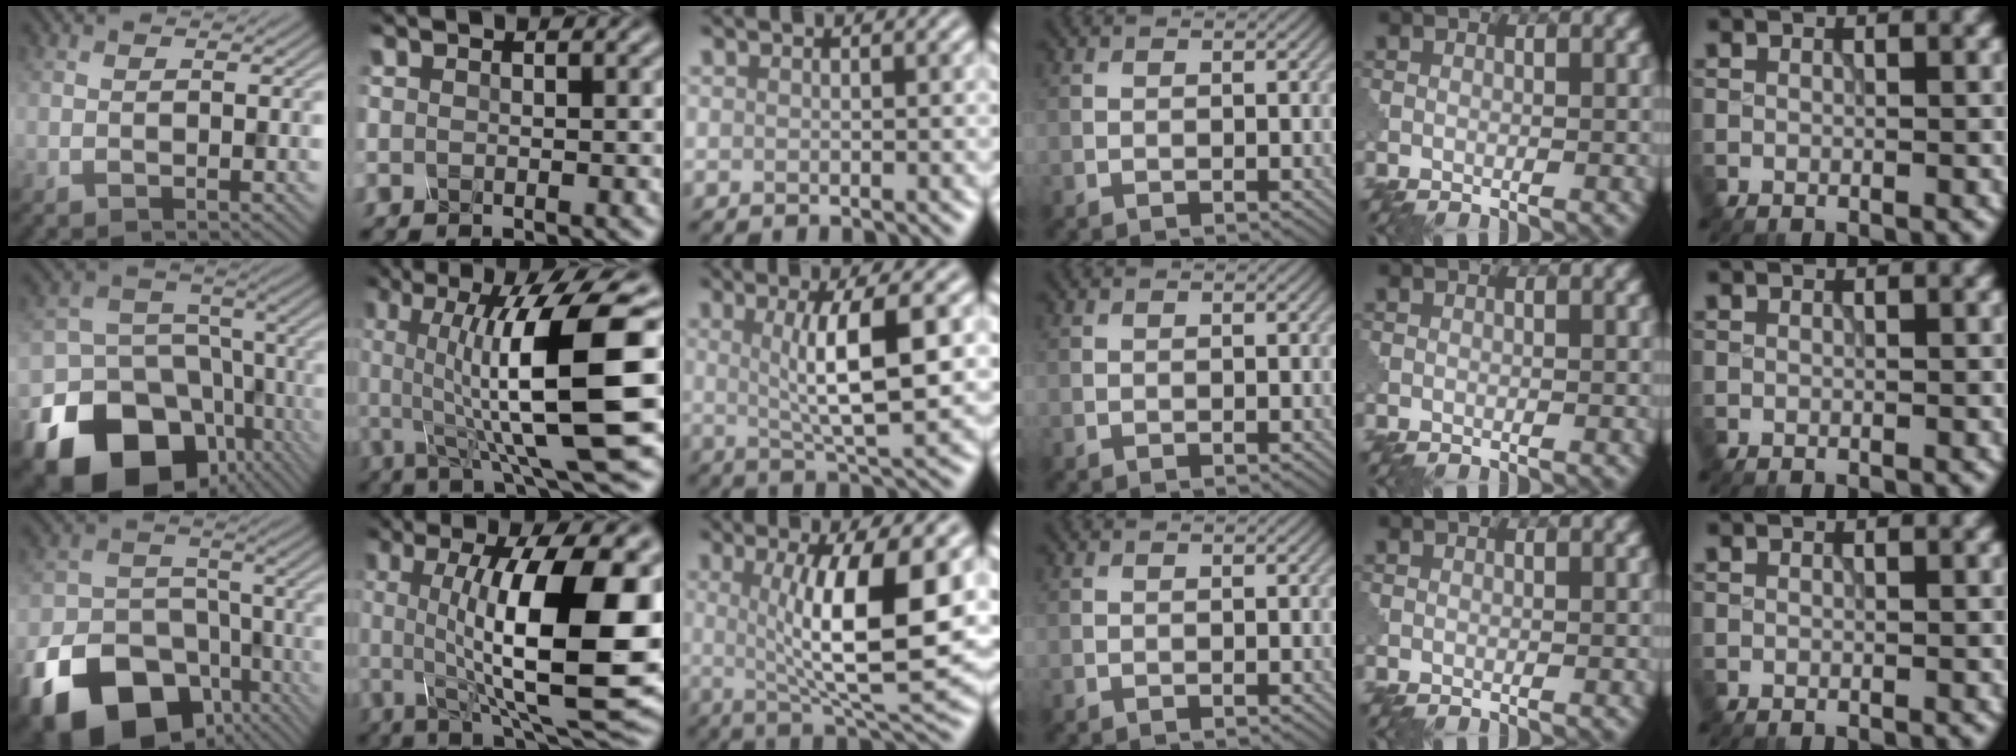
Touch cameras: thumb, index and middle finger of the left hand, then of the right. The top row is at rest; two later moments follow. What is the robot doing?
{"motion": "shake", "object": "sieve"}